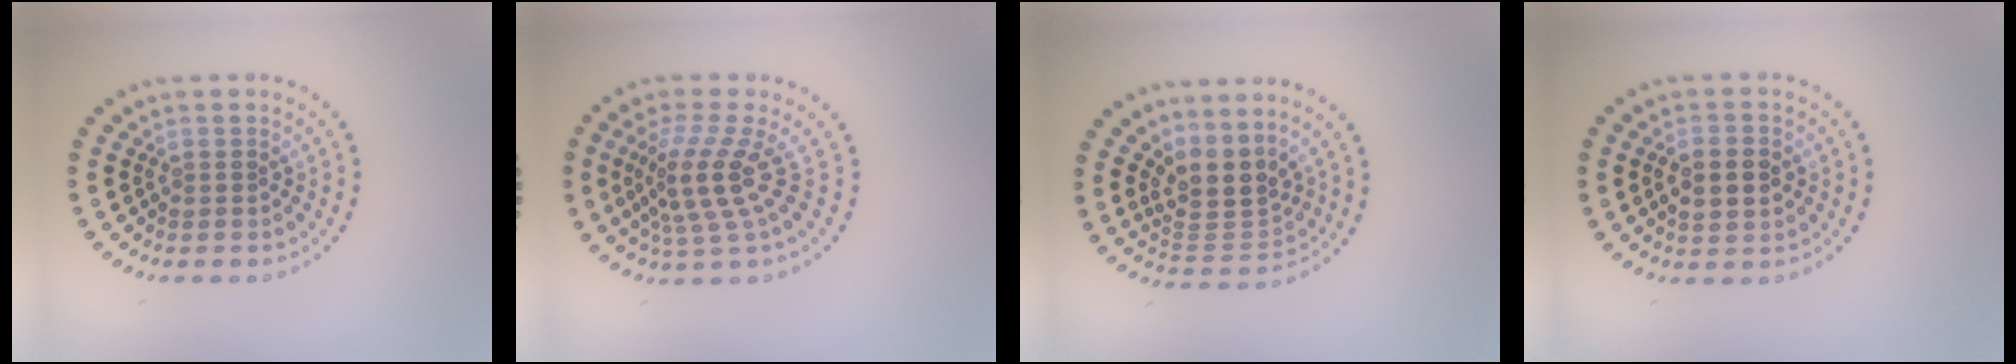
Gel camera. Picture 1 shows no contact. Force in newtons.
{"total": 4.0, "press": 2.8, "slide": 2.9}
{"total": 3.9, "press": 3.2, "slide": 2.3}
{"total": 4.0, "press": 4.0, "slide": 0.1}